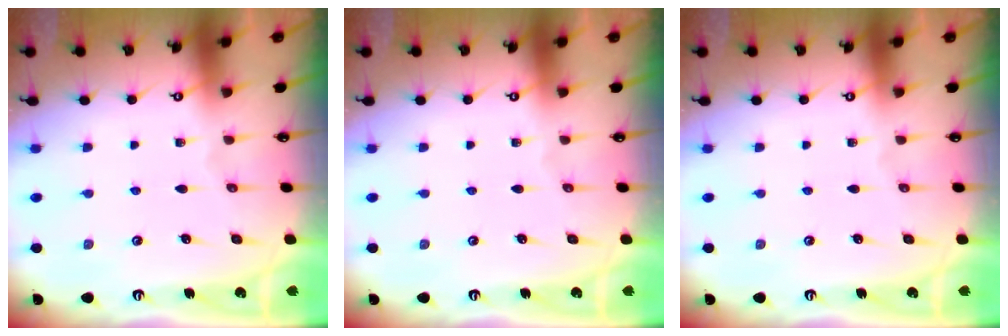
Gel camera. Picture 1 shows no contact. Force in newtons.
{"total": 0.0}
{"total": 0.0}